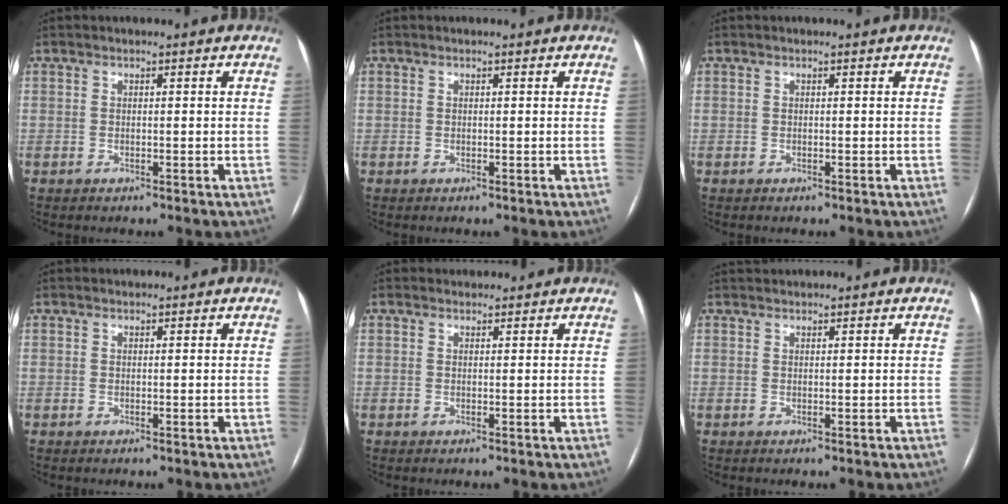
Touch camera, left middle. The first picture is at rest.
{"total": 0.0}
{"total": 0.0}
{"total": 0.9, "force": [0.9, 0.2, 0.1], "torque": [-0.006, 0.017, 0.016]}
{"total": 1.3, "force": [1.2, 0.5, -0.1], "torque": [-0.003, 0.012, 0.018]}
{"total": 1.5, "force": [1.5, 0.1, 0.0], "torque": [-0.004, 0.020, 0.030]}